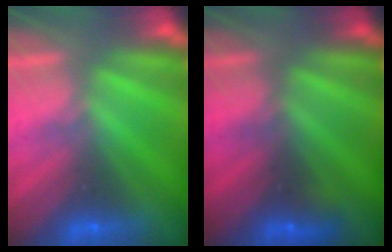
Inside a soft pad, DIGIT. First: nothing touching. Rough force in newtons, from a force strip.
{"total": 1.5}